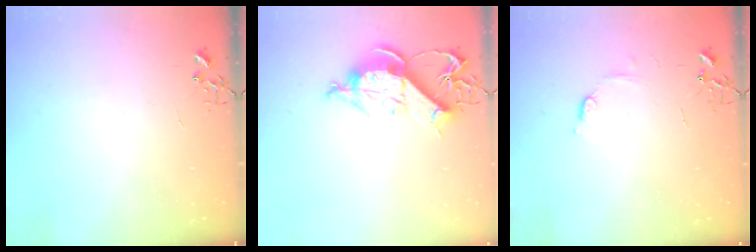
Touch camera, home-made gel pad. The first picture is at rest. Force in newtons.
{"total": 11.6, "press": 11.5, "slide": 1.4}
{"total": 5.7, "press": 5.6, "slide": 0.8}